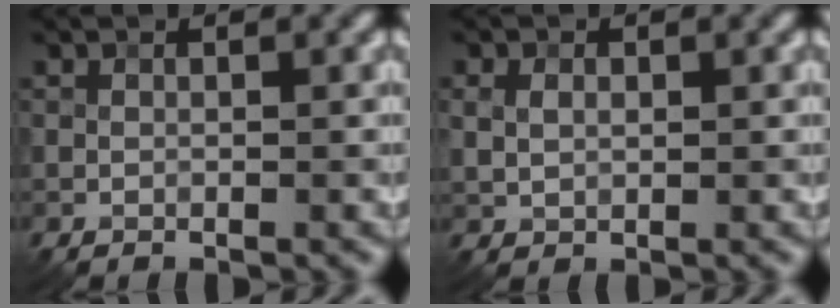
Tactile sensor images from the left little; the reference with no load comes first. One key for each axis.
{"total": 1.7, "fx": 0.4, "fy": 1.3, "fz": 1.1, "tx": -0.023, "ty": 0.002, "tz": 0.009}